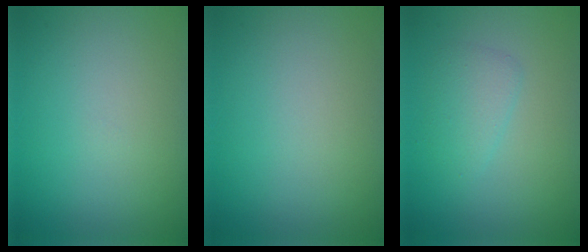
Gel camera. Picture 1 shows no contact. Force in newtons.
{"total": 0.0}
{"total": 1.9, "press": 1.9, "slide": 0.1}